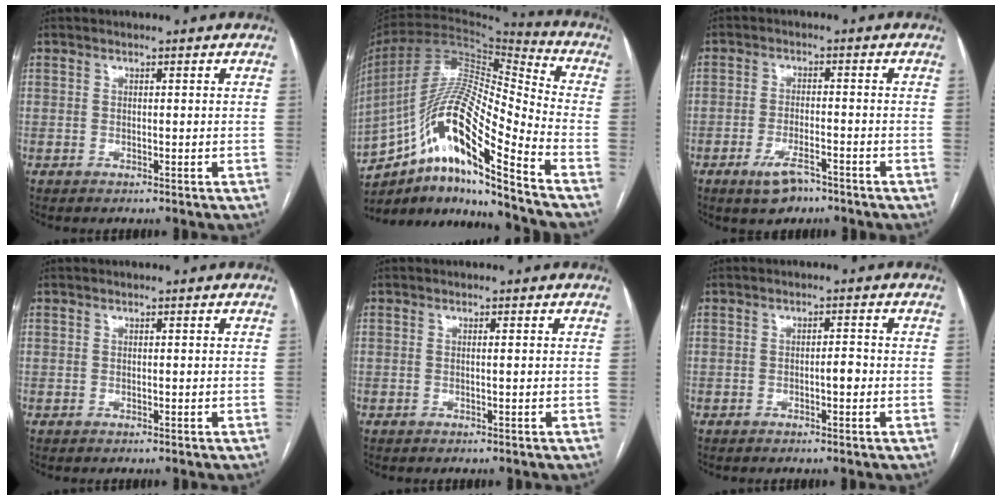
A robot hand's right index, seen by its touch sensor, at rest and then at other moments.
{"total": 18.3, "force": [-11.0, 1.3, 14.5], "torque": [-0.287, 0.007, -0.197]}
{"total": 4.8, "force": [-3.3, 1.8, 3.0], "torque": [-0.061, -0.002, -0.052]}
{"total": 0.0}
{"total": 0.5, "force": [0.1, -0.1, 0.5], "torque": [-0.007, 0.001, 0.000]}
{"total": 1.9, "force": [-0.6, 0.5, 1.8], "torque": [-0.026, 0.003, -0.010]}